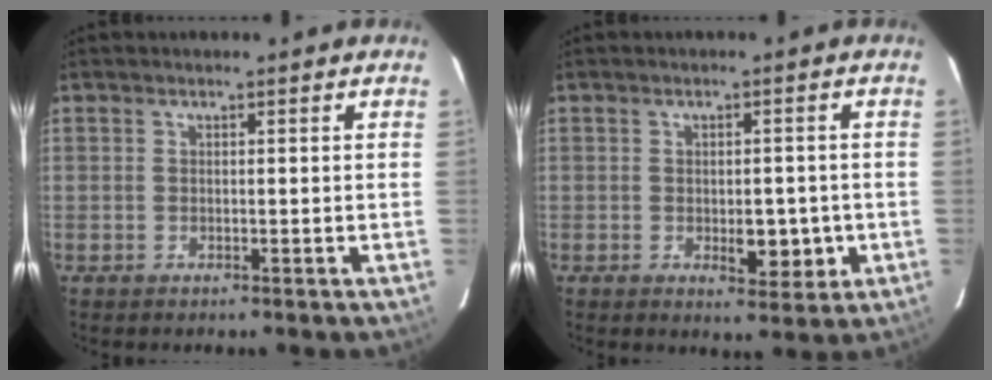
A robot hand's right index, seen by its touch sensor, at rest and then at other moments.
{"total": 5.1, "force": [-1.2, 2.4, 4.3], "torque": [-0.053, -0.003, -0.005]}